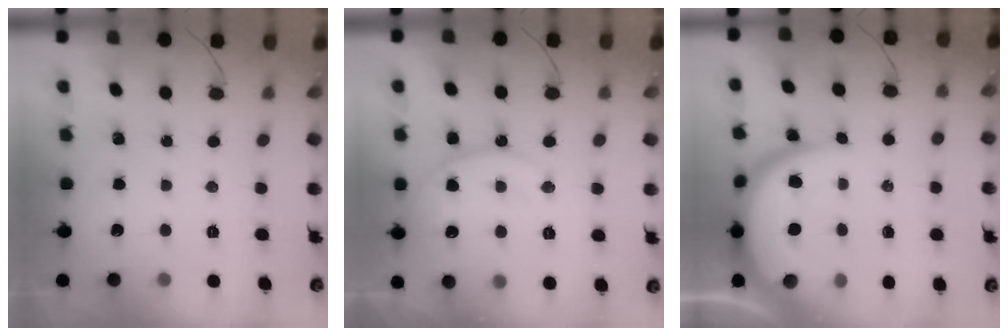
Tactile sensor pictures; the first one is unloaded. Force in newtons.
{"total": 13.5, "press": 13.4, "slide": 1.2}
{"total": 11.7, "press": 11.6, "slide": 1.1}